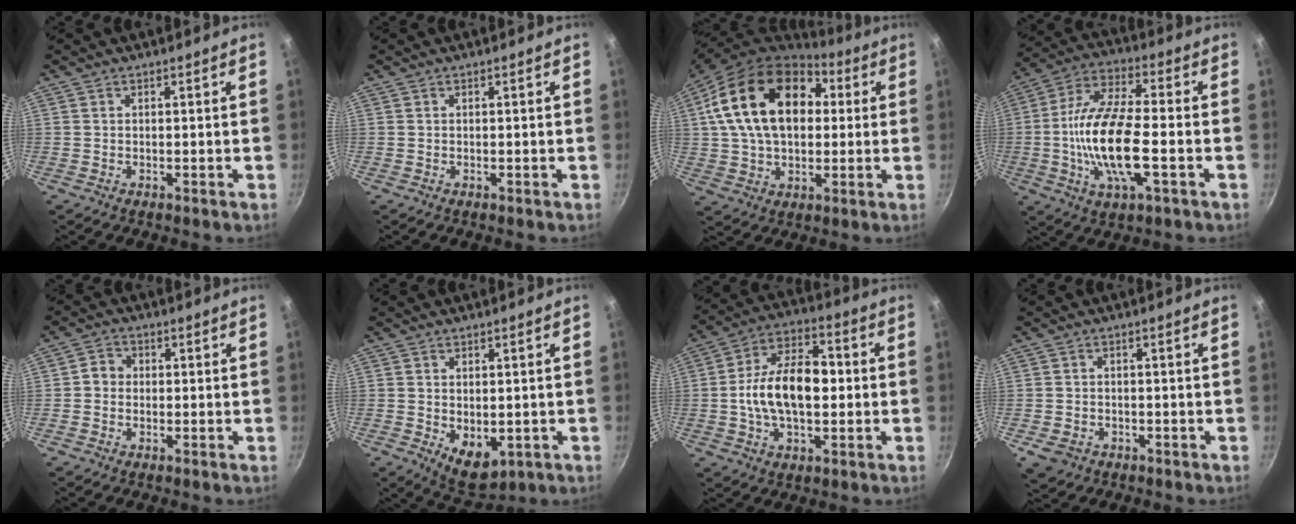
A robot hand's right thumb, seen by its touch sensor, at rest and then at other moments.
{"total": 0.0}
{"total": 22.2, "force": [5.4, 14.7, 15.8], "torque": [-0.251, 0.016, 0.084]}
{"total": 17.2, "force": [-3.3, 6.2, 15.7], "torque": [-0.302, 0.022, -0.074]}
{"total": 3.0, "force": [-0.3, 2.7, 1.3], "torque": [-0.007, 0.009, -0.014]}
{"total": 6.6, "force": [-0.9, 4.3, 4.9], "torque": [-0.057, -0.014, 0.003]}
{"total": 15.4, "force": [-0.6, 8.9, 12.5], "torque": [-0.193, 0.031, -0.022]}
{"total": 4.3, "force": [-1.8, 3.3, 2.1], "torque": [-0.039, 0.010, -0.022]}